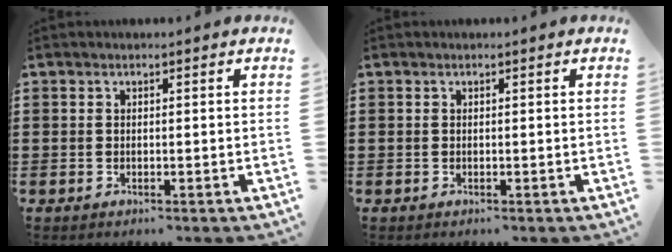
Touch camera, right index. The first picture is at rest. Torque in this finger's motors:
{"motor_torque": [0.17, 0.17, 0.00, 0.00]}